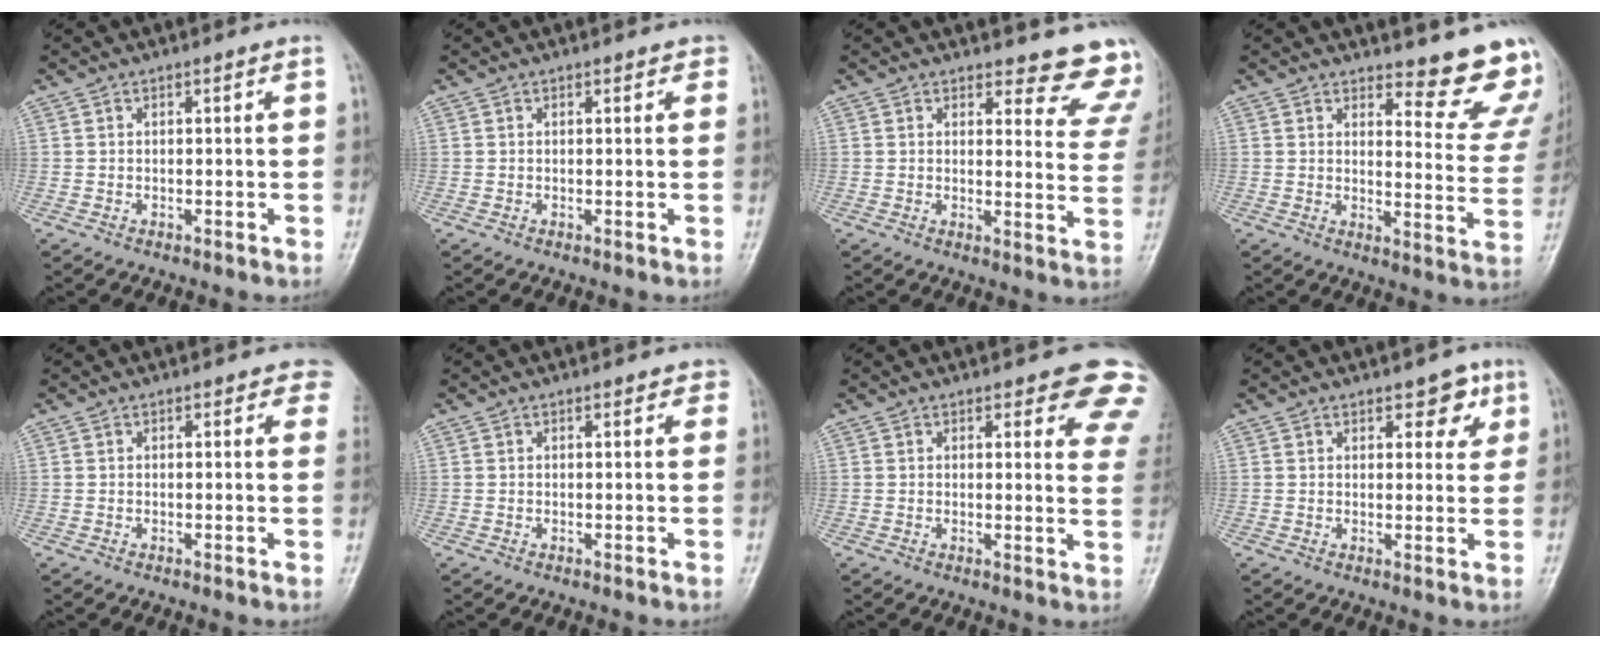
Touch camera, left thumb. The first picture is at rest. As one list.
[{"total": 1.6, "force": [0.9, 0.9, 1.0], "torque": [0.002, 0.000, 0.006]}, {"total": 12.8, "force": [12.2, 3.3, 1.9], "torque": [0.028, -0.120, 0.106]}, {"total": 14.1, "force": [12.6, 3.6, 5.1], "torque": [-0.016, -0.126, 0.134]}, {"total": 3.3, "force": [2.0, 1.7, 2.0], "torque": [0.010, -0.003, 0.008]}, {"total": 2.0, "force": [1.2, 1.1, 1.2], "torque": [0.005, -0.001, 0.009]}, {"total": 9.8, "force": [6.8, 3.5, 6.1], "torque": [-0.025, -0.033, 0.059]}, {"total": 4.7, "force": [2.6, 2.7, 2.8], "torque": [-0.006, -0.011, 0.029]}]